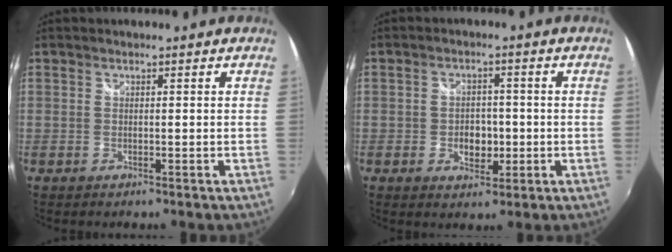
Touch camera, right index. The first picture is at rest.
{"total": 4.8, "force": [-1.0, 3.5, 3.1], "torque": [-0.055, 0.002, -0.012]}